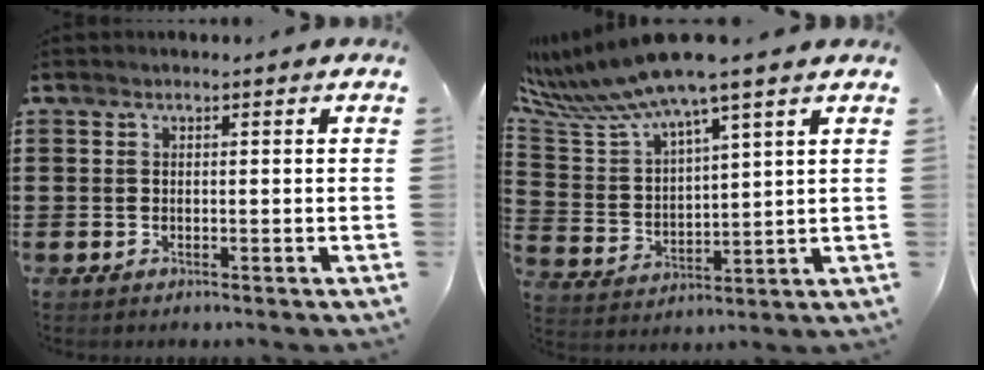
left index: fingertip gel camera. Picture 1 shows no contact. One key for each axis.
{"total": 9.1, "fx": 7.9, "fy": 0.2, "fz": 4.5, "tx": -0.127, "ty": -0.046, "tz": 0.131}